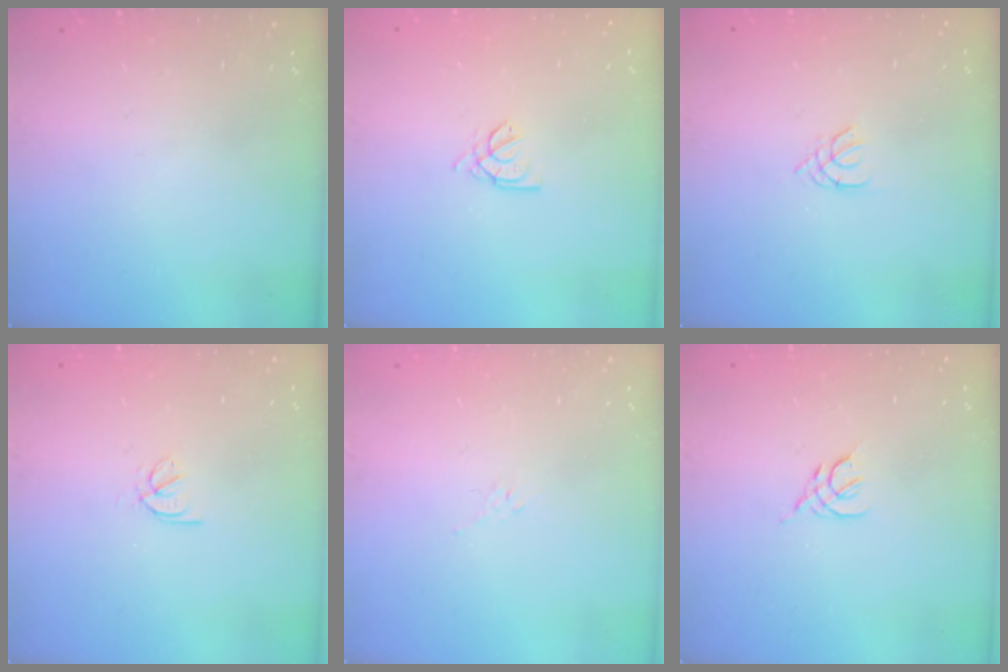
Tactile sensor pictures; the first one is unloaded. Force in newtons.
{"total": 2.2, "press": 2.2, "slide": 0.6}
{"total": 1.4, "press": 1.4, "slide": 0.3}
{"total": 2.3, "press": 2.2, "slide": 0.5}
{"total": 4.3, "press": 4.2, "slide": 0.9}
{"total": 2.4, "press": 2.3, "slide": 0.6}